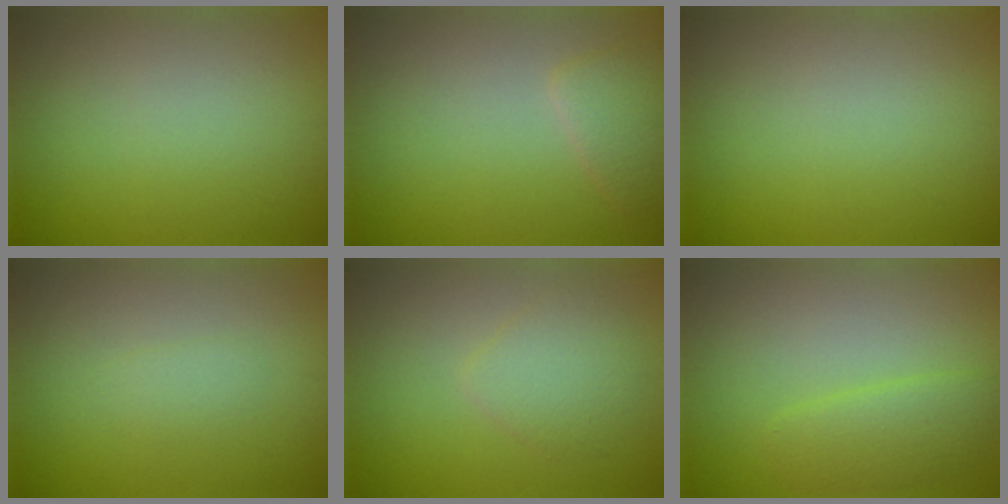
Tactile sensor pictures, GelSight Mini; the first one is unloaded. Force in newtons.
{"total": 2.2, "press": 2.2, "slide": 0.1}
{"total": 0.0}
{"total": 1.0, "press": 1.0, "slide": 0.1}
{"total": 2.5, "press": 2.5, "slide": 0.2}
{"total": 2.7, "press": 2.7, "slide": 0.2}